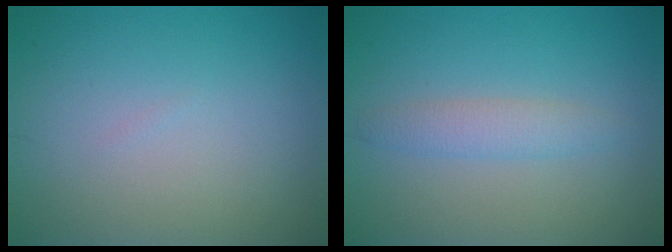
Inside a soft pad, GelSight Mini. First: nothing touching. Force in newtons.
{"total": 2.0, "press": 2.0, "slide": 0.1}